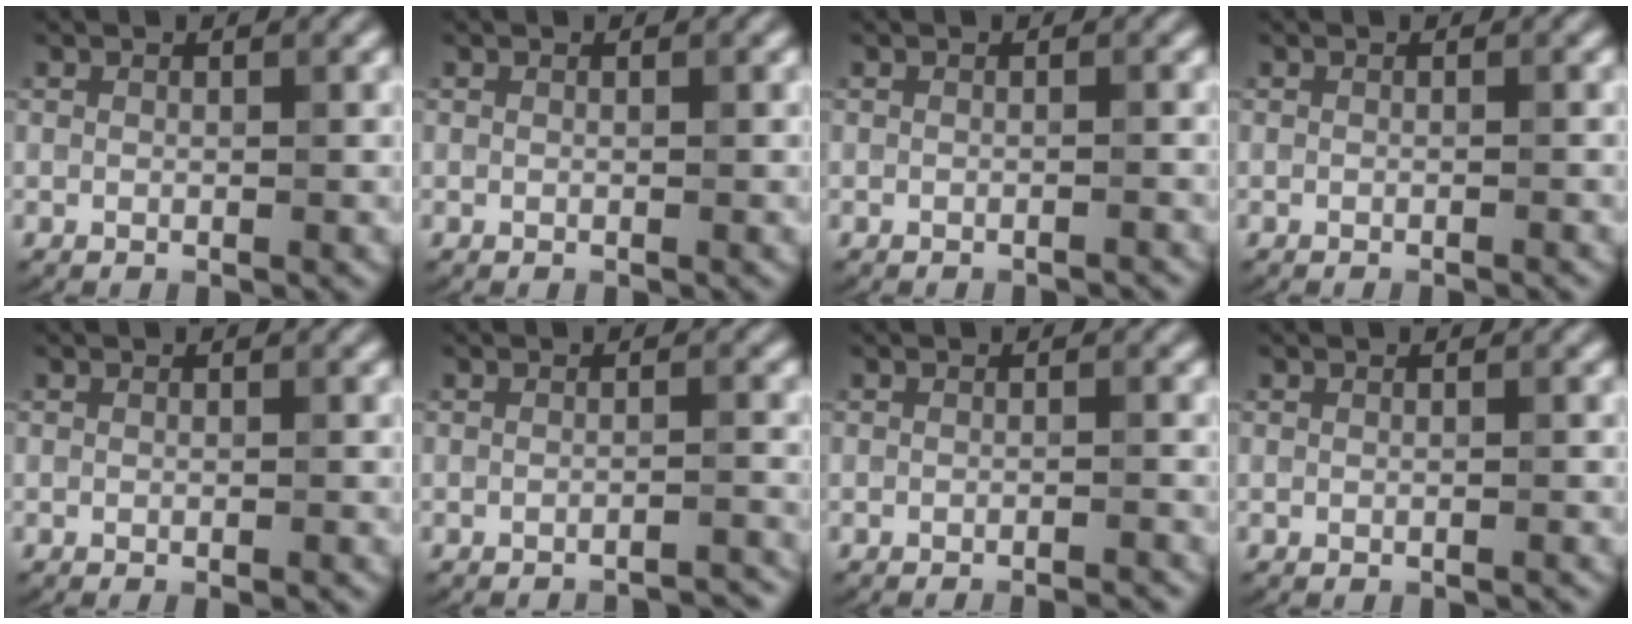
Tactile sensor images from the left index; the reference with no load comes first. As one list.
[{"total": 0.0}, {"total": 1.2, "force": [-1.1, 0.2, 0.4], "torque": [0.005, 0.000, -0.020]}, {"total": 0.9, "force": [-0.7, 0.1, 0.5], "torque": [0.001, -0.003, -0.015]}, {"total": 0.9, "force": [-0.6, 0.2, 0.7], "torque": [-0.005, -0.004, -0.011]}, {"total": 3.3, "force": [-3.1, 0.4, 1.1], "torque": [-0.007, 0.016, -0.040]}, {"total": 2.4, "force": [-2.0, 0.4, 1.2], "torque": [-0.008, 0.003, -0.032]}, {"total": 0.7, "force": [-0.6, 0.1, 0.2], "torque": [0.002, 0.000, -0.012]}]